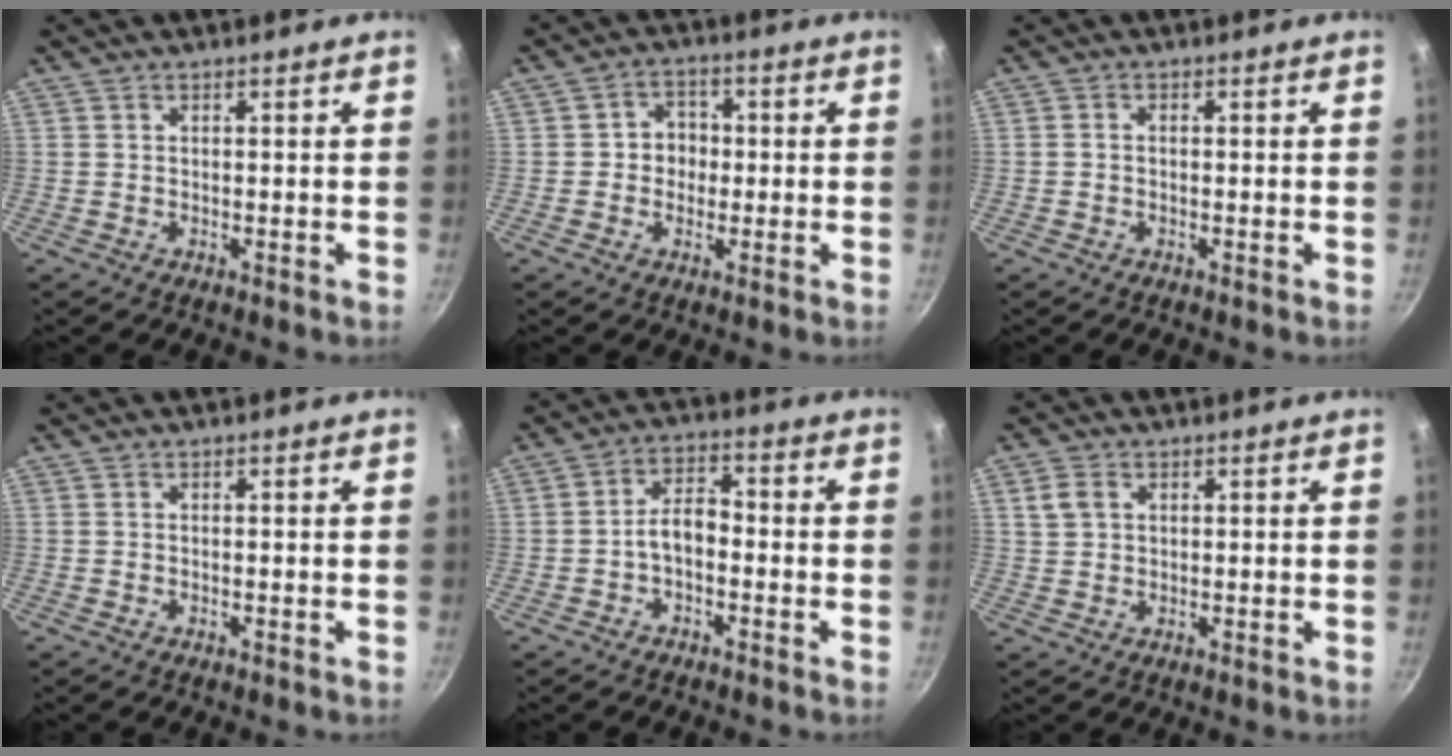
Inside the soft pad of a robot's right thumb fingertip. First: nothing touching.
{"total": 5.2, "force": [-0.2, 4.6, 2.4], "torque": [0.000, 0.009, -0.010]}
{"total": 0.8, "force": [-0.2, 0.6, 0.5], "torque": [-0.009, 0.004, -0.004]}
{"total": 0.0}
{"total": 5.2, "force": [-1.8, 3.0, 4.0], "torque": [-0.057, 0.032, -0.036]}
{"total": 3.5, "force": [1.2, 2.6, 1.9], "torque": [-0.028, 0.002, 0.024]}